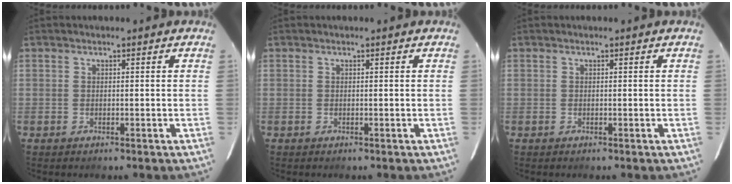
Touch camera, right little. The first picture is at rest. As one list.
[{"total": 0.0}, {"total": 0.0}]